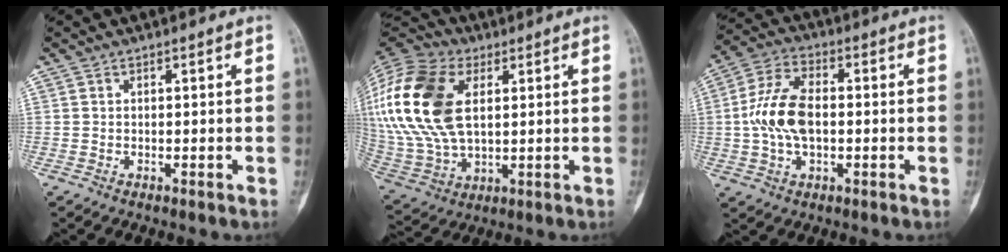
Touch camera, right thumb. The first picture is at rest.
{"total": 27.1, "force": [6.9, 16.8, 20.2], "torque": [-0.468, 0.011, 0.136]}
{"total": 11.4, "force": [-0.3, 6.5, 9.3], "torque": [-0.185, 0.020, -0.009]}